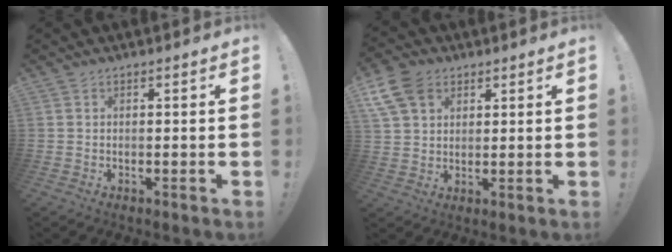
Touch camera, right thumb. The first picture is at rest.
{"total": 10.7, "force": [5.3, 7.4, 5.6], "torque": [-0.110, -0.017, 0.105]}